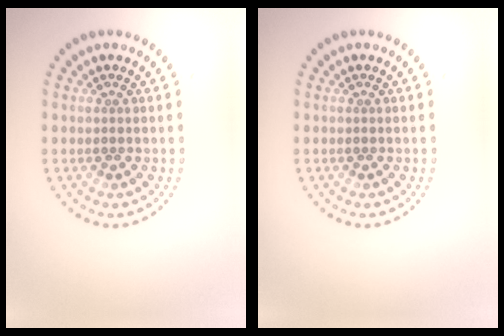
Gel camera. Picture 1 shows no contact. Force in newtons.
{"total": 0.0}